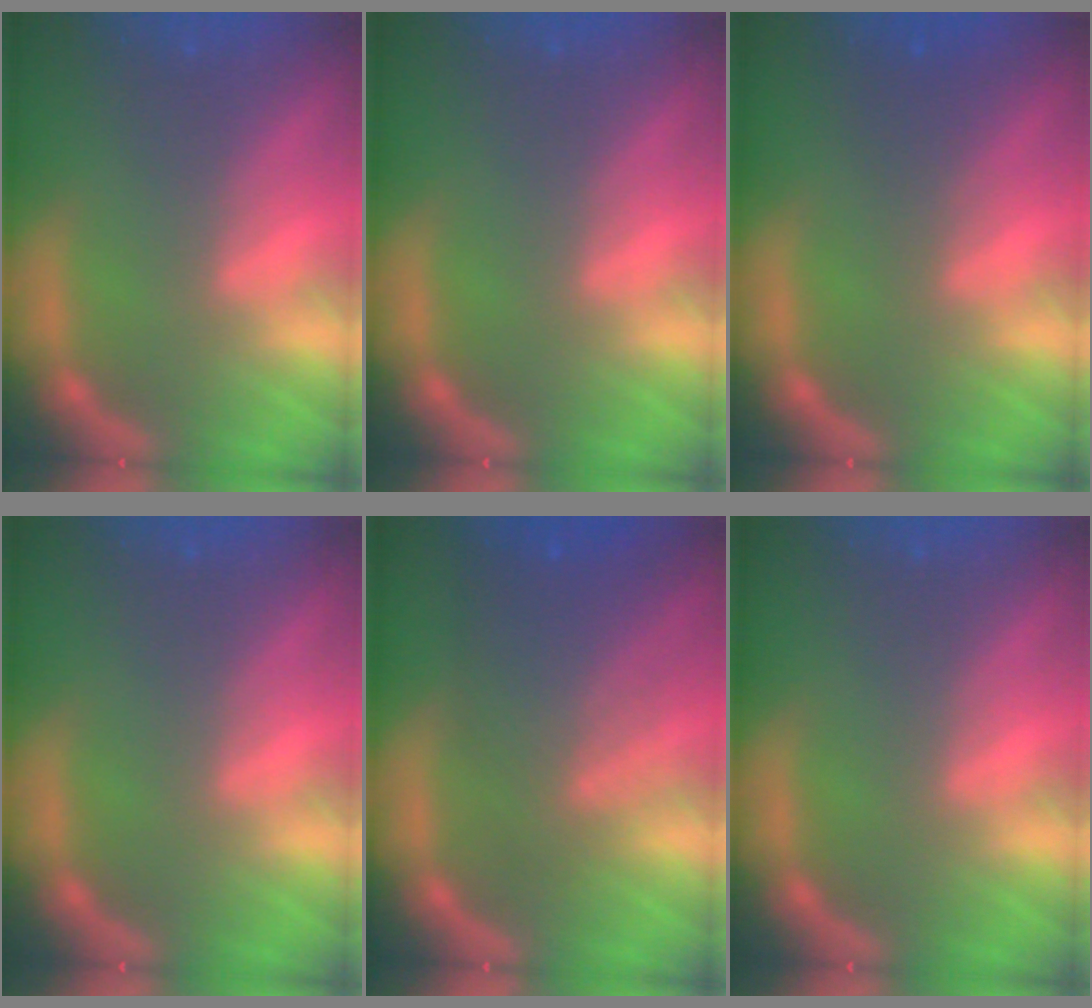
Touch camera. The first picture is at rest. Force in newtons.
{"total": 0.0}
{"total": 1.5}
{"total": 0.0}
{"total": 6.6}
{"total": 0.0}